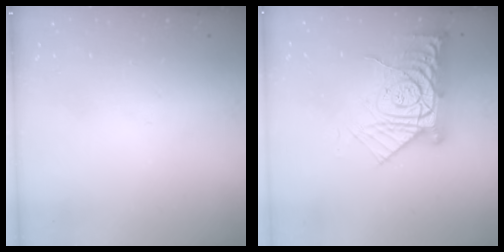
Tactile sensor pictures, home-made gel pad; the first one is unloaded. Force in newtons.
{"total": 17.3, "press": 17.2, "slide": 1.7}